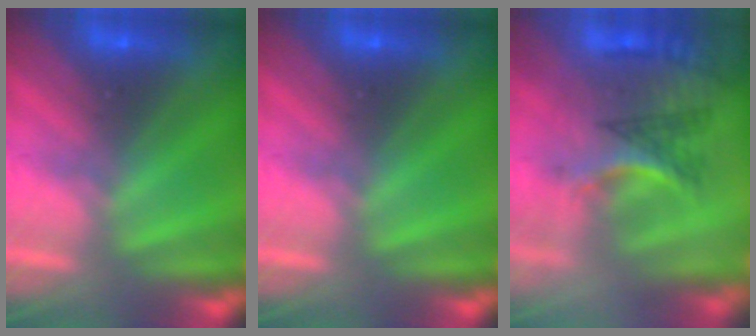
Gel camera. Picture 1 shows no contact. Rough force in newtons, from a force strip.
{"total": 0.0}
{"total": 2.9}